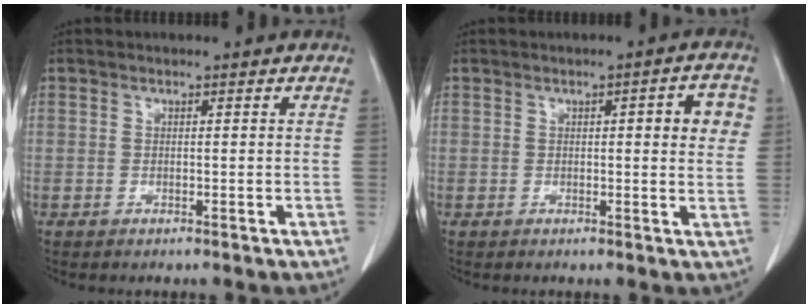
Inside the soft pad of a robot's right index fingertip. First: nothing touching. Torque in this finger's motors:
{"motor_torque": [0.11, 0.07, 0.07, 0.03]}